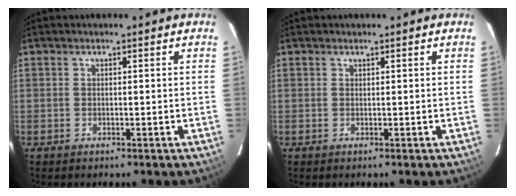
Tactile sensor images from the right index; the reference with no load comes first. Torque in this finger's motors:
{"motor_torque": [0.19, 0.03, 0.03, 0.01]}